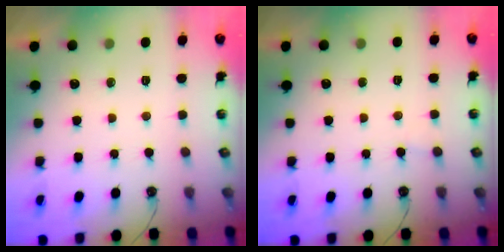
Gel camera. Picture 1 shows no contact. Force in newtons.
{"total": 2.9, "press": 2.9, "slide": 0.2}